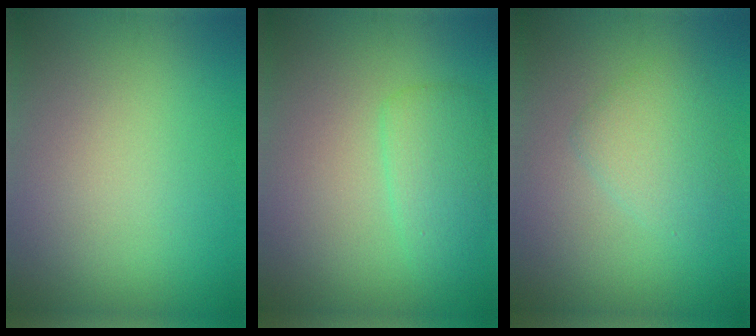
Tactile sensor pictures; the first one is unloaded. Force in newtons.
{"total": 3.0, "press": 3.0, "slide": 0.2}
{"total": 2.7, "press": 2.7, "slide": 0.0}